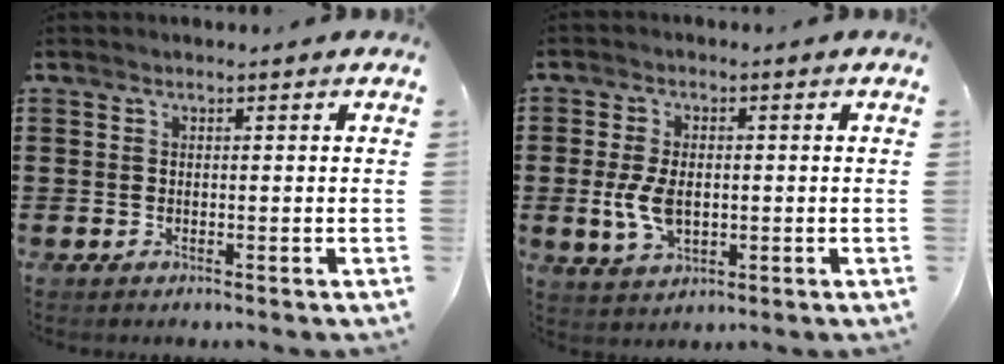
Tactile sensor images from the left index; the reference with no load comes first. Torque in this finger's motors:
{"motor_torque": [1.07, 0.58, 0.54, 0.08]}